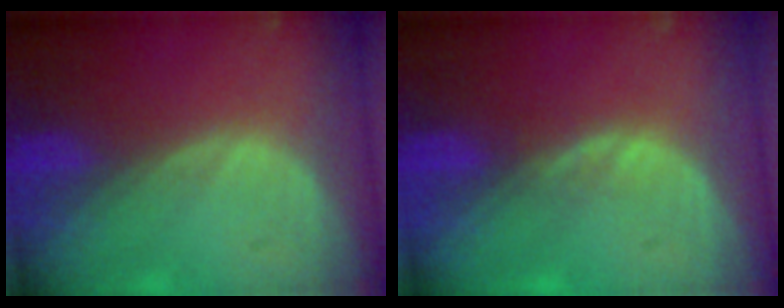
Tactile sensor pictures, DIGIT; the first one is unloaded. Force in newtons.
{"total": 1.1, "press": 1.0, "slide": 0.2}